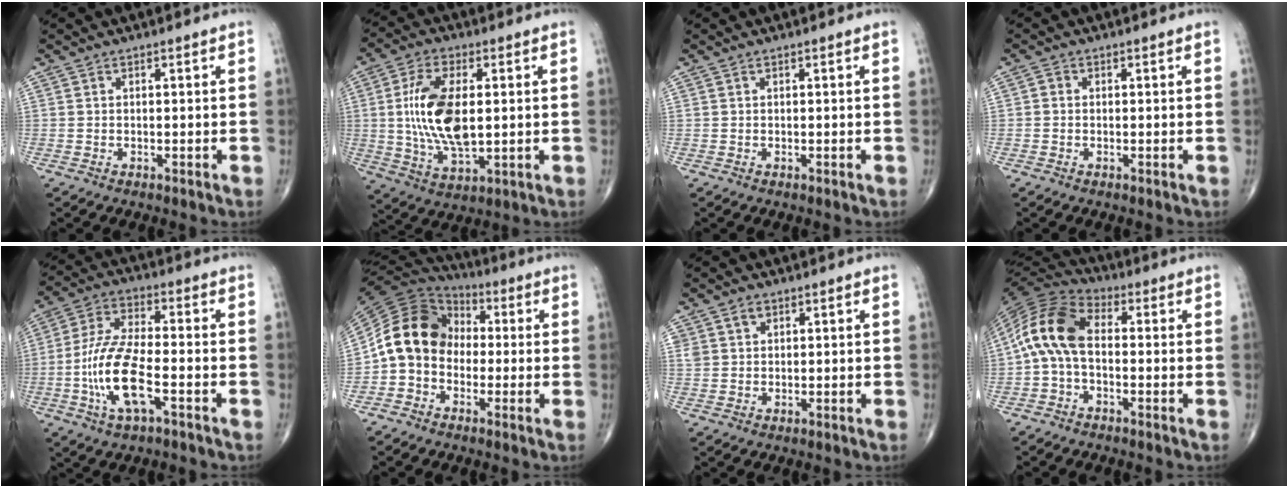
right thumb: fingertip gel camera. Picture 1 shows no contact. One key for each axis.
{"total": 14.7, "fx": 1.2, "fy": 7.1, "fz": 12.8, "tx": -0.249, "ty": -0.010, "tz": 0.027}
{"total": 0.0}
{"total": 0.9, "fx": -0.1, "fy": 0.8, "fz": 0.4, "tx": -0.003, "ty": 0.002, "tz": -0.005}
{"total": 13.2, "fx": -4.0, "fy": 4.6, "fz": 11.7, "tx": -0.247, "ty": 0.022, "tz": -0.078}
{"total": 12.8, "fx": -0.9, "fy": 10.5, "fz": 7.4, "tx": -0.122, "ty": 0.043, "tz": -0.033}
{"total": 2.7, "fx": 1.4, "fy": 2.0, "fz": 1.1, "tx": -0.008, "ty": -0.006, "tz": 0.027}
{"total": 12.0, "fx": -0.2, "fy": 7.0, "fz": 9.8, "tx": -0.192, "ty": 0.031, "tz": -0.021}